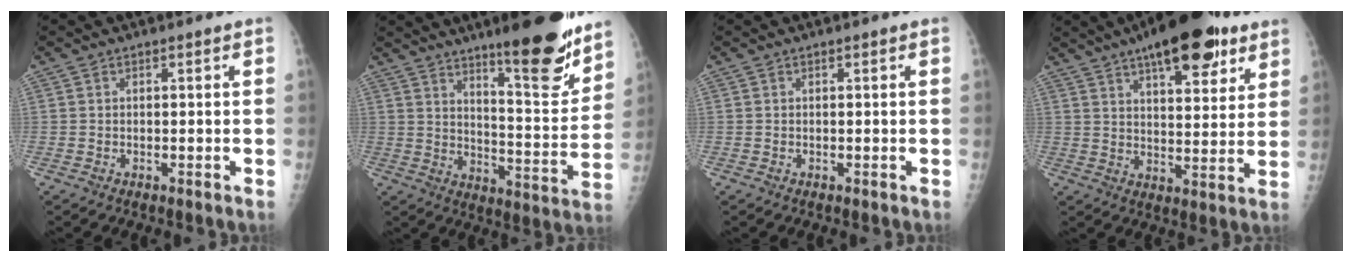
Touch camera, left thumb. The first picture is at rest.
{"total": 17.1, "force": [12.1, 3.2, 11.6], "torque": [-0.130, -0.089, 0.188]}
{"total": 0.0}
{"total": 18.2, "force": [11.2, 6.7, 12.6], "torque": [-0.157, -0.034, 0.167]}